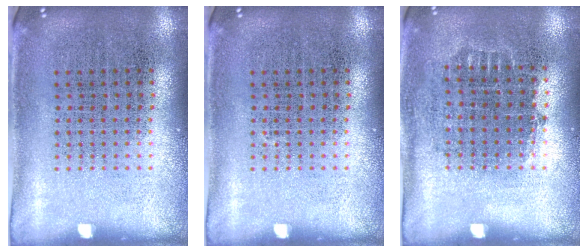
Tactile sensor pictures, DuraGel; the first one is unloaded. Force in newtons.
{"total": 0.0}
{"total": 0.7, "press": 0.6, "slide": 0.3}